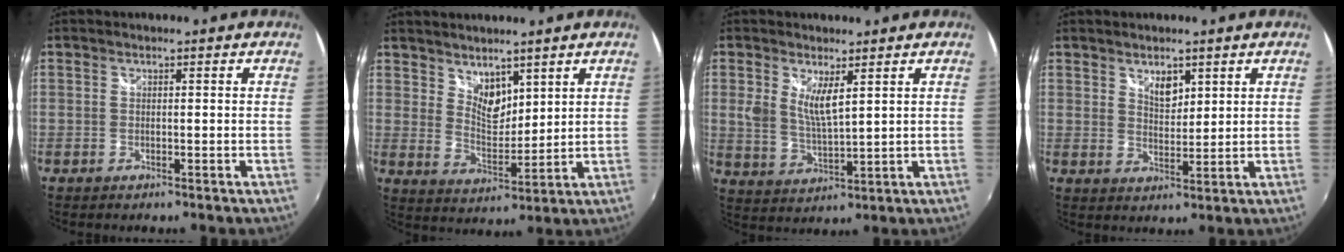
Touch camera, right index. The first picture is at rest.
{"total": 5.9, "force": [4.4, 3.1, 2.5], "torque": [-0.031, -0.005, 0.082]}
{"total": 5.9, "force": [2.5, 2.0, 5.0], "torque": [-0.095, -0.012, 0.050]}
{"total": 4.0, "force": [2.5, 2.2, 2.3], "torque": [-0.032, -0.001, 0.043]}